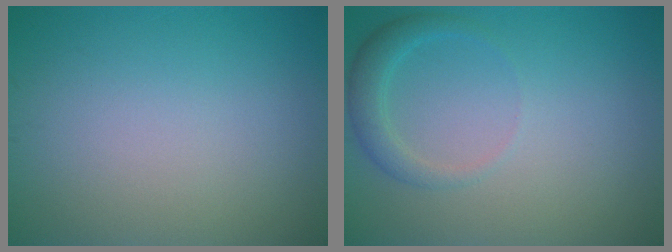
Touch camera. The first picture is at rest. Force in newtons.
{"total": 2.1, "press": 2.1, "slide": 0.2}